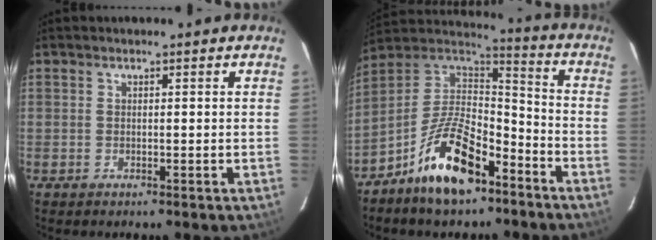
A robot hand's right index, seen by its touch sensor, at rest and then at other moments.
{"total": 16.5, "force": [-9.7, 7.3, 11.2], "torque": [-0.217, 0.012, -0.171]}